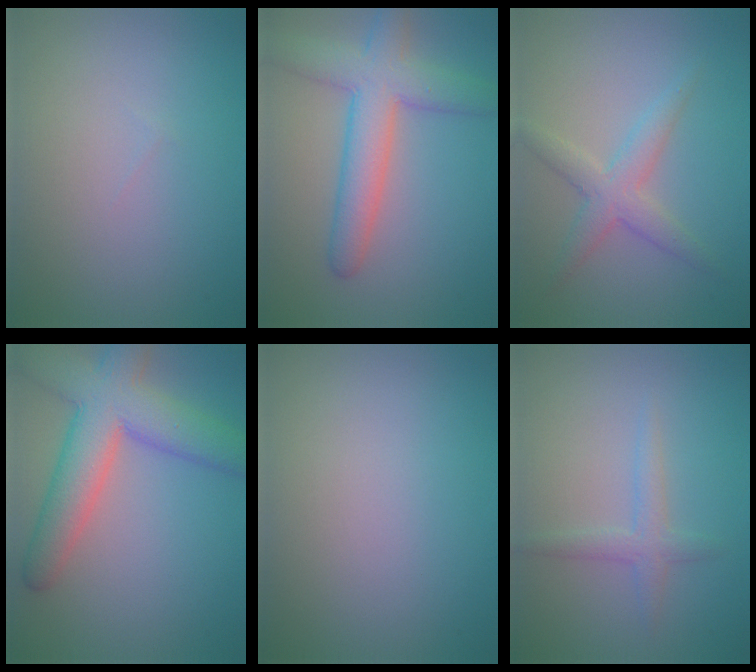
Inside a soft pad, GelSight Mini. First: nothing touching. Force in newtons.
{"total": 6.2, "press": 6.2, "slide": 0.3}
{"total": 3.0, "press": 3.0, "slide": 0.1}
{"total": 8.3, "press": 8.3, "slide": 0.5}
{"total": 0.0}
{"total": 1.8, "press": 1.8, "slide": 0.1}